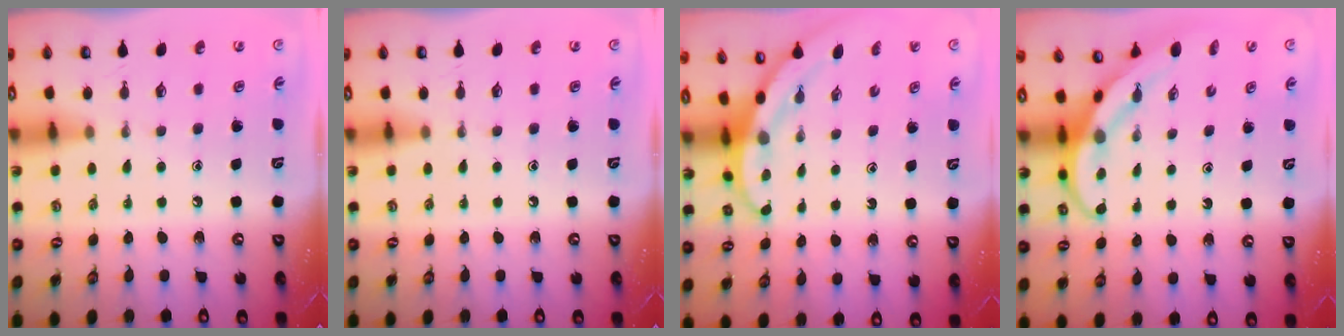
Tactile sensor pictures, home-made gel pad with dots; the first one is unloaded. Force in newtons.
{"total": 0.0}
{"total": 3.0, "press": 3.0, "slide": 0.1}
{"total": 3.9, "press": 3.9, "slide": 0.4}